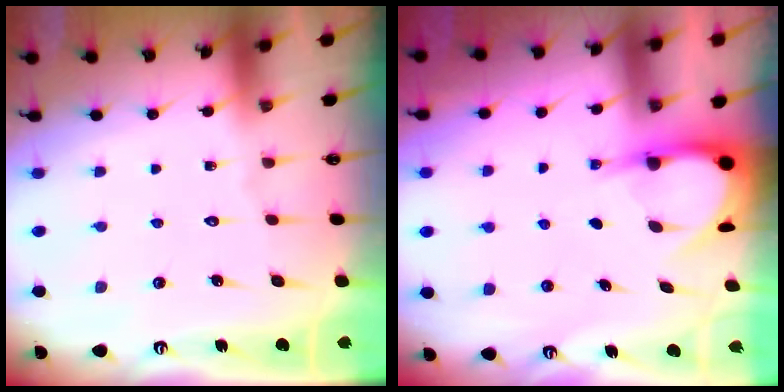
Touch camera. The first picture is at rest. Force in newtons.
{"total": 4.7, "press": 4.7, "slide": 0.4}